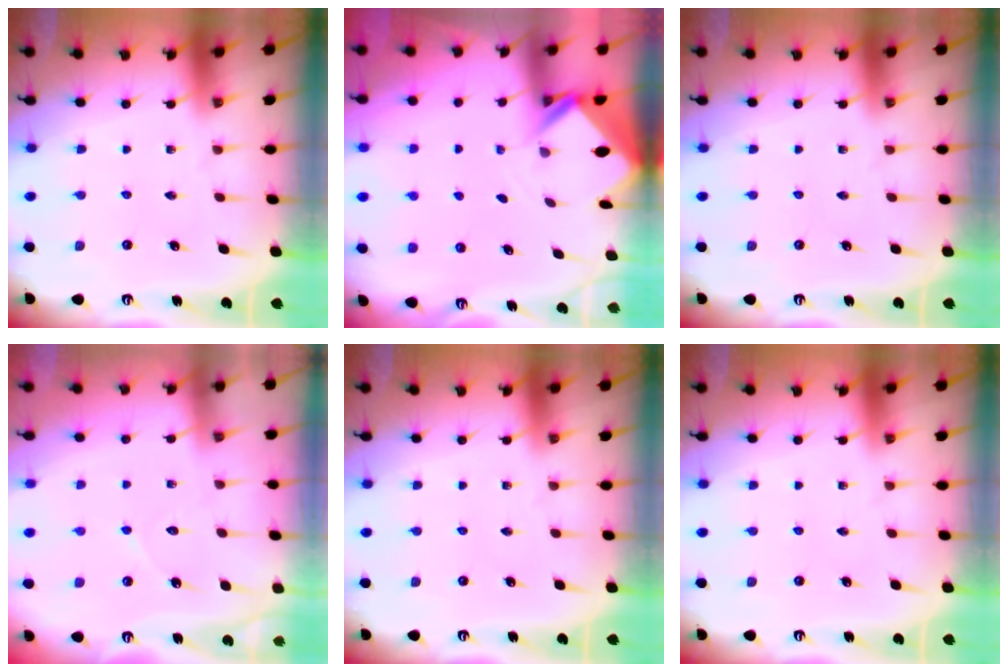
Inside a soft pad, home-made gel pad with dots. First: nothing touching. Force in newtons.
{"total": 2.7, "press": 2.7, "slide": 0.2}
{"total": 0.0}
{"total": 5.6, "press": 5.6, "slide": 0.4}
{"total": 0.0}
{"total": 0.0}